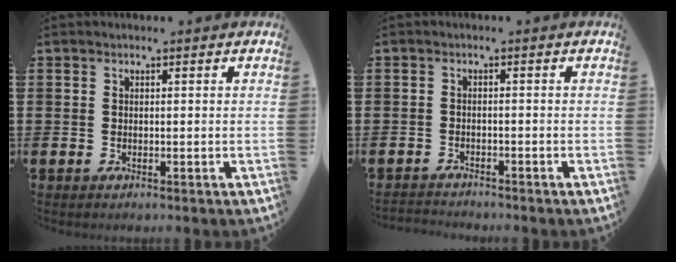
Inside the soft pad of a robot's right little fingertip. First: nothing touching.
{"total": 1.2, "force": [-1.2, 0.0, -0.2], "torque": [0.000, 0.003, -0.026]}